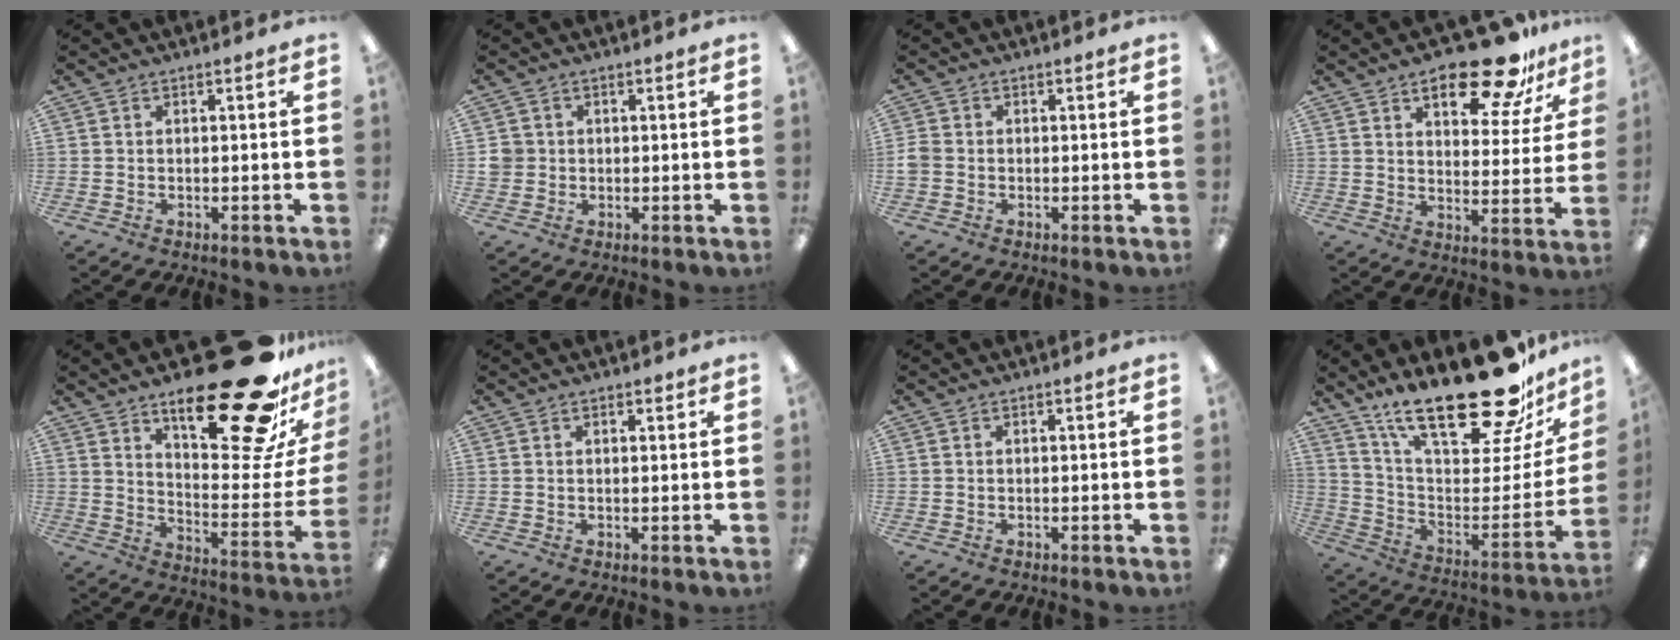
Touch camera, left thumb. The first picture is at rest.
{"total": 3.0, "force": [0.3, 3.0, 0.5], "torque": [-0.014, 0.006, 0.005]}
{"total": 2.3, "force": [-0.4, 2.0, 1.1], "torque": [-0.018, 0.005, -0.007]}
{"total": 17.7, "force": [12.1, 6.8, 11.0], "torque": [-0.147, -0.069, 0.196]}
{"total": 29.2, "force": [19.2, 9.8, 19.6], "torque": [-0.255, -0.131, 0.309]}
{"total": 1.0, "force": [0.7, 0.4, 0.5], "torque": [-0.003, -0.003, 0.012]}
{"total": 0.0}
{"total": 27.7, "force": [20.7, 9.0, 16.1], "torque": [-0.235, -0.146, 0.348]}